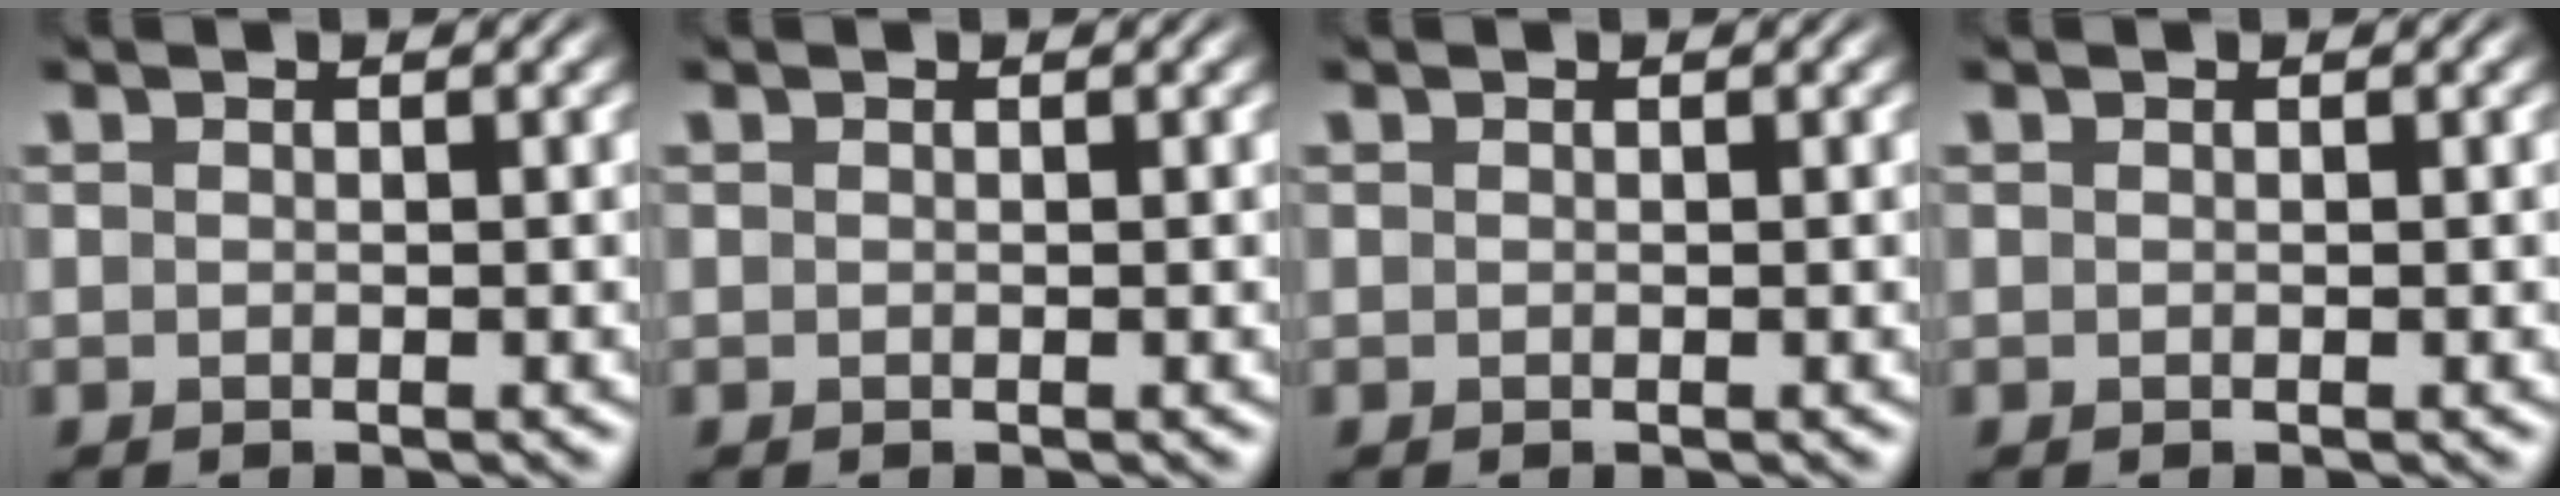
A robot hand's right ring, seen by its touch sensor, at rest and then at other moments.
{"total": 0.0}
{"total": 0.0}
{"total": 0.0}